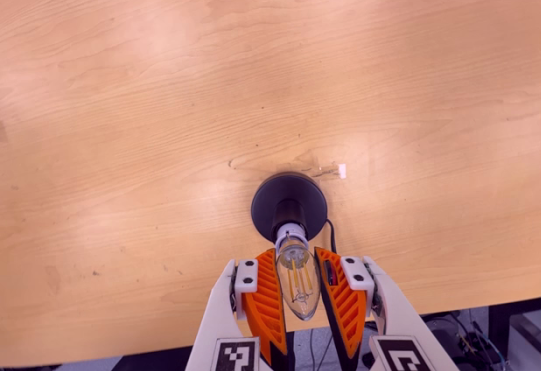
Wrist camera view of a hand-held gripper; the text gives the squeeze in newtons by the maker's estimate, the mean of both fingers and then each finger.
{"total": 9.6, "left": 8.4, "right": 10.7}